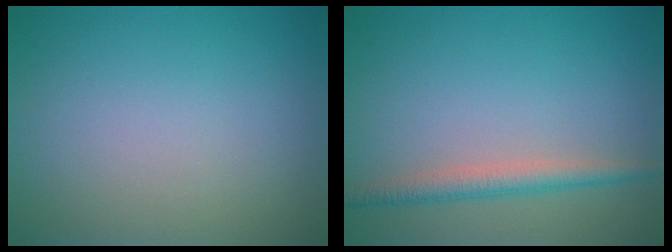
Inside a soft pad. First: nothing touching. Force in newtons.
{"total": 2.4, "press": 2.4, "slide": 0.1}